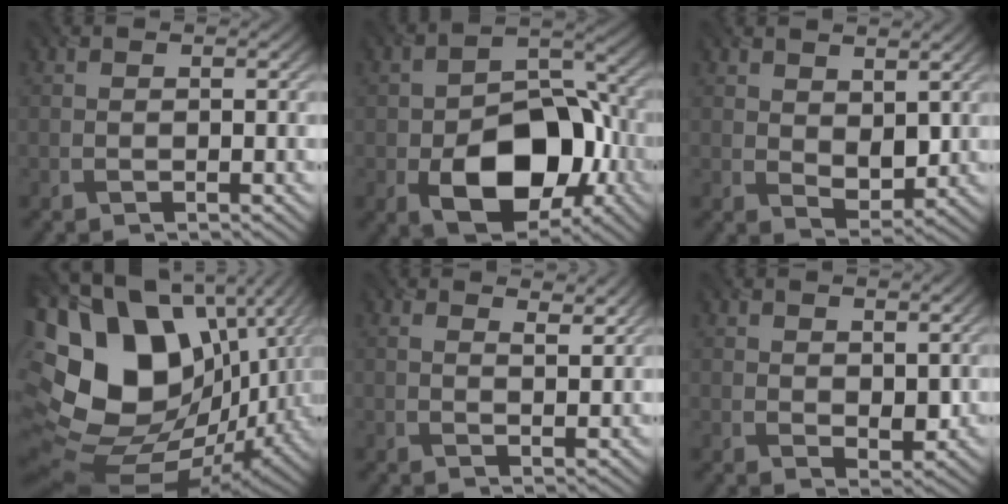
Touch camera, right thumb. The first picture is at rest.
{"total": 13.6, "force": [-4.7, 8.7, 9.3], "torque": [-0.147, -0.018, -0.077]}
{"total": 4.2, "force": [2.0, 2.5, 2.8], "torque": [-0.057, -0.011, 0.038]}
{"total": 20.7, "force": [0.6, 14.5, 14.7], "torque": [-0.292, -0.029, 0.060]}
{"total": 4.2, "force": [3.2, 1.4, 2.3], "torque": [-0.043, -0.009, 0.054]}
{"total": 3.1, "force": [1.4, 1.8, 2.1], "torque": [-0.041, -0.009, 0.030]}